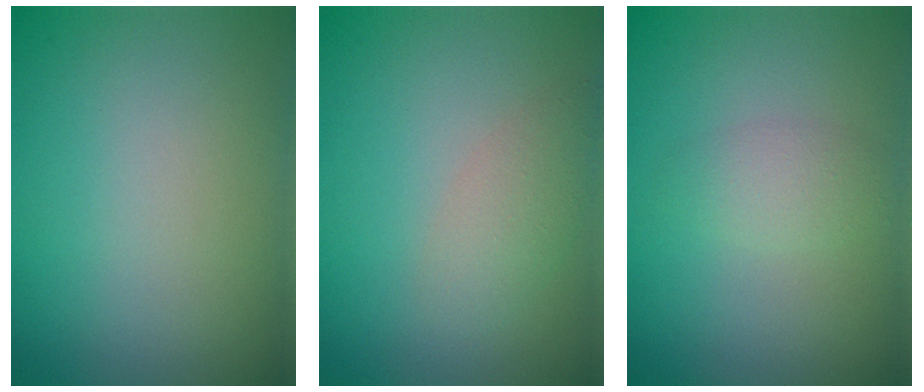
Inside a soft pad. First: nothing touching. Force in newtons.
{"total": 2.3, "press": 2.3, "slide": 0.1}
{"total": 1.8, "press": 1.8, "slide": 0.1}